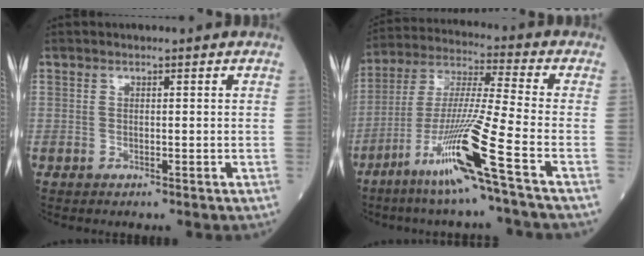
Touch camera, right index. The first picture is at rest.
{"total": 14.8, "force": [-7.6, -2.2, 12.5], "torque": [-0.252, -0.029, -0.147]}